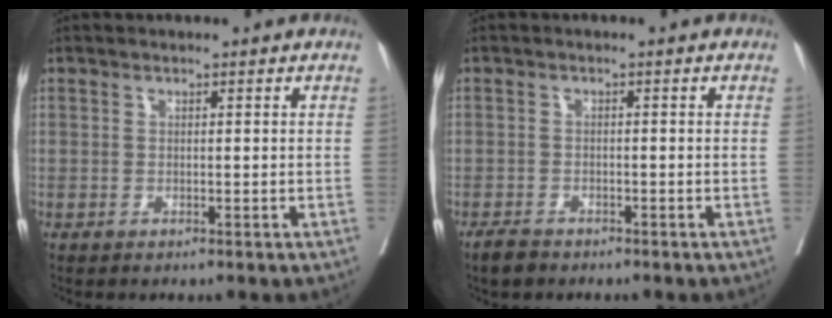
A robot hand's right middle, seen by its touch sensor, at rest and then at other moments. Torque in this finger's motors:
{"motor_torque": [0.42, -0.41, 0.02, 0.01]}